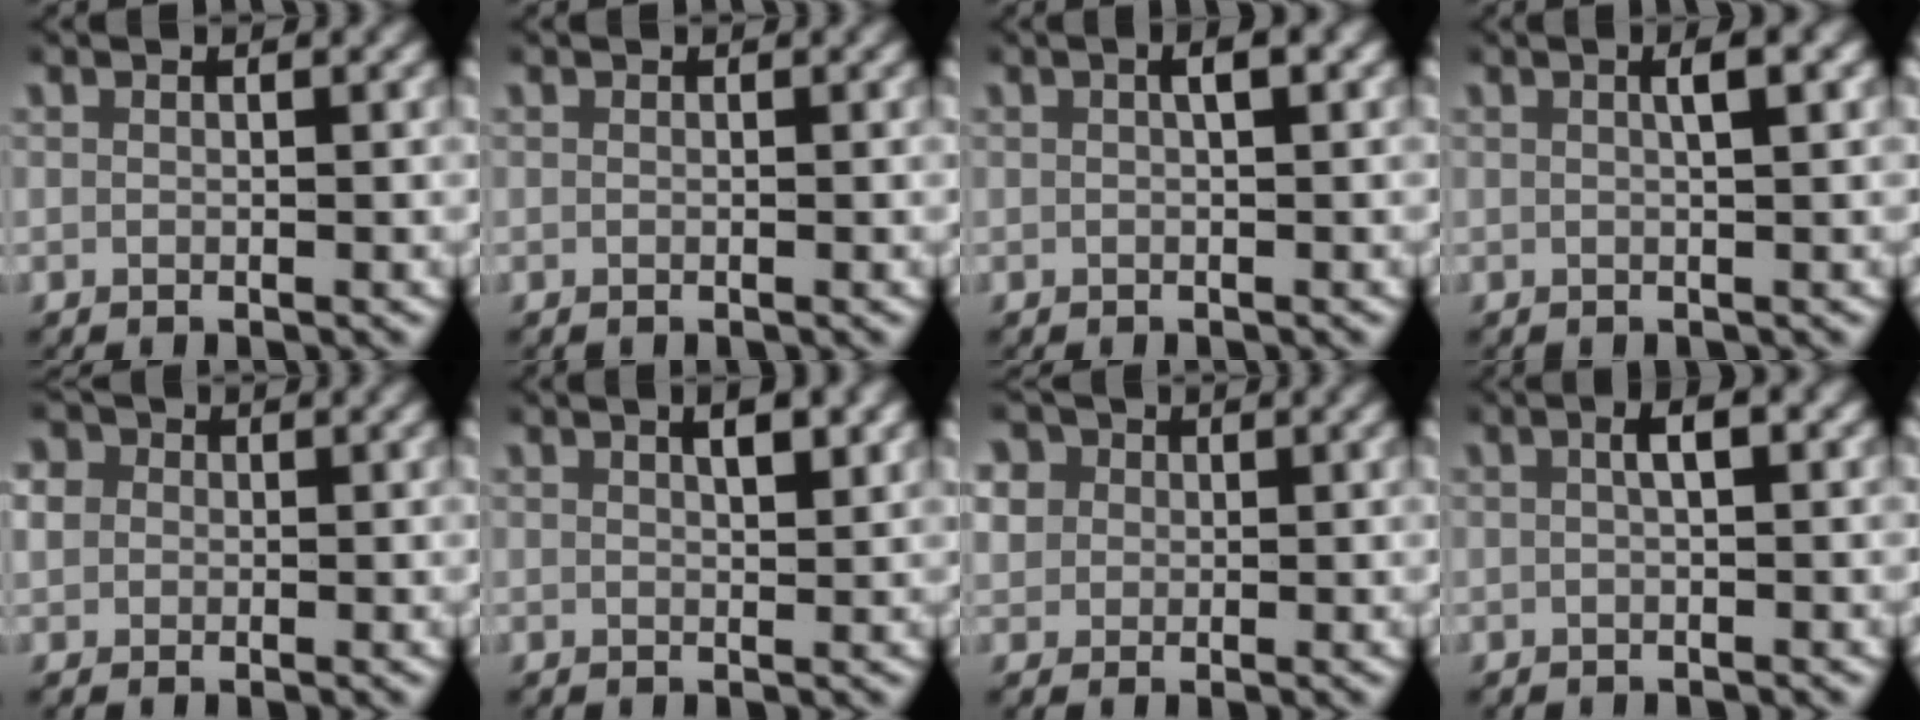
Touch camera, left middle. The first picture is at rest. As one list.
[{"total": 0.0}, {"total": 1.4, "force": [0.4, 0.1, 1.4], "torque": [-0.018, 0.012, 0.005]}, {"total": 1.8, "force": [0.6, -0.1, 1.7], "torque": [-0.026, 0.010, 0.008]}, {"total": 4.1, "force": [0.8, 3.7, 1.5], "torque": [-0.045, 0.003, 0.005]}, {"total": 2.5, "force": [1.2, 0.8, 2.1], "torque": [-0.022, 0.010, 0.017]}, {"total": 4.9, "force": [1.5, 4.2, 1.9], "torque": [-0.055, -0.002, 0.023]}, {"total": 1.9, "force": [0.4, 0.5, 1.8], "torque": [-0.025, 0.013, 0.004]}]